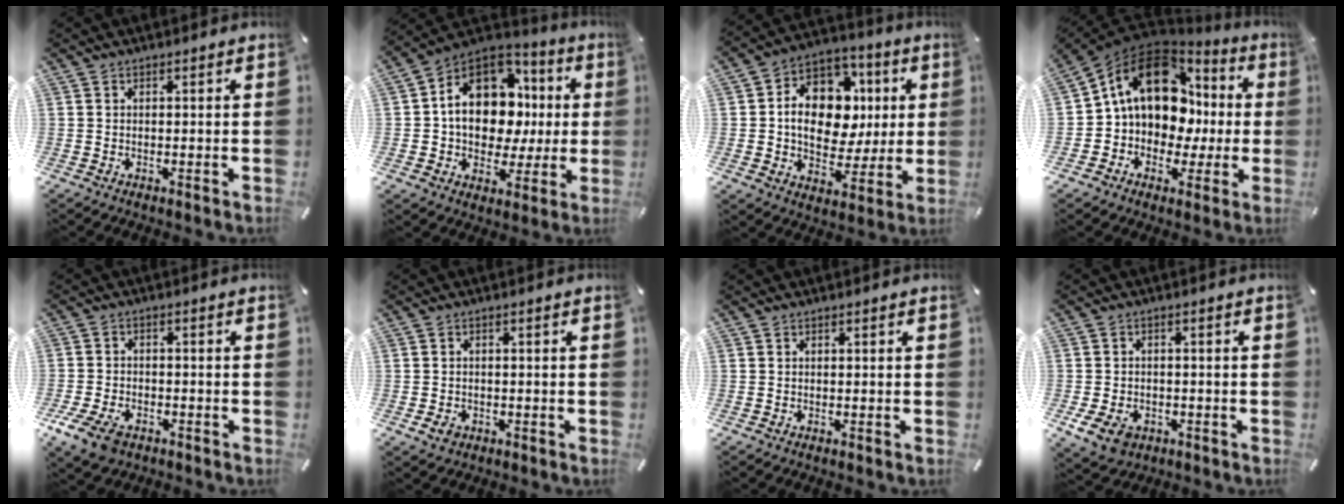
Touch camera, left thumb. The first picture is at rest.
{"total": 16.0, "force": [2.0, 12.6, 9.7], "torque": [-0.169, -0.015, 0.040]}
{"total": 14.9, "force": [1.0, 11.8, 9.1], "torque": [-0.150, -0.004, 0.024]}
{"total": 16.4, "force": [4.5, 12.8, 9.3], "torque": [-0.157, -0.021, 0.086]}
{"total": 6.7, "force": [-3.9, 4.1, 3.6], "torque": [-0.092, 0.012, -0.076]}
{"total": 2.3, "force": [-1.0, 1.8, 1.0], "torque": [-0.026, 0.003, -0.021]}
{"total": 0.0}
{"total": 6.1, "force": [-2.8, 4.5, 3.1], "torque": [-0.072, 0.013, -0.052]}